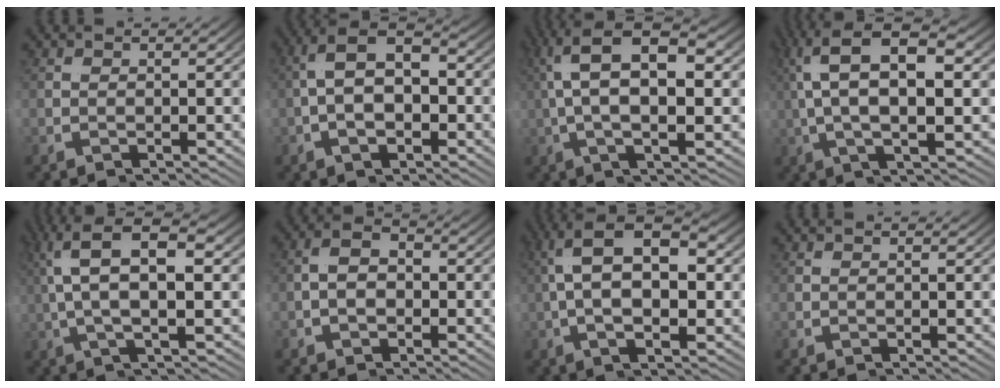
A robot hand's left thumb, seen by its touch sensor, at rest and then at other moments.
{"total": 7.7, "force": [0.3, 4.8, 6.0], "torque": [-0.099, 0.002, -0.005]}
{"total": 8.2, "force": [2.6, 1.5, 7.6], "torque": [-0.131, 0.028, 0.025]}
{"total": 7.5, "force": [3.6, 0.5, 6.6], "torque": [-0.110, 0.039, 0.038]}
{"total": 7.0, "force": [3.3, 0.4, 6.1], "torque": [-0.114, 0.029, 0.041]}
{"total": 3.9, "force": [-0.7, 3.0, 2.3], "torque": [-0.031, 0.001, -0.020]}
{"total": 7.6, "force": [1.2, 2.4, 7.1], "torque": [-0.113, 0.013, 0.010]}
{"total": 0.0}